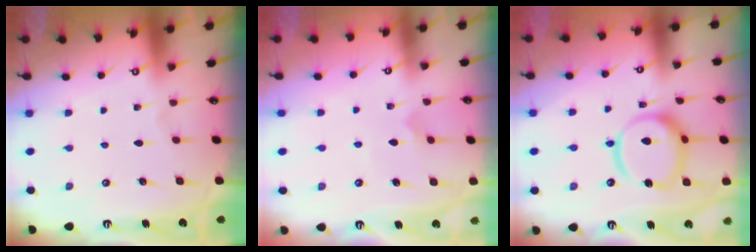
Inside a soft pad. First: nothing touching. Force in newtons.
{"total": 5.0, "press": 5.0, "slide": 0.6}
{"total": 16.9, "press": 16.8, "slide": 2.2}